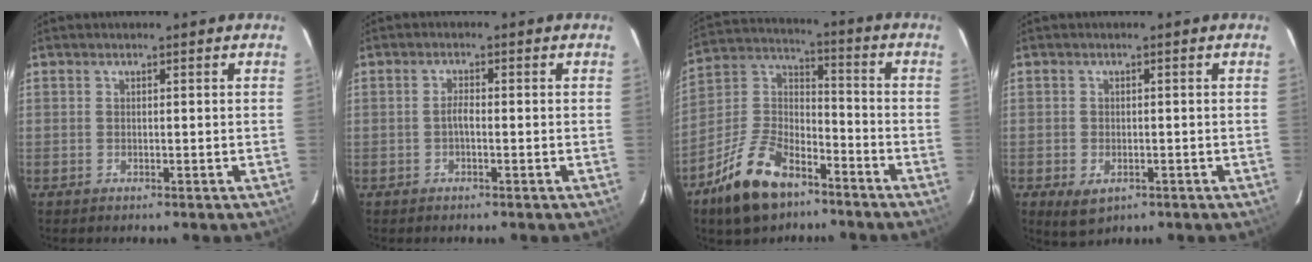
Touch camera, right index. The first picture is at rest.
{"total": 1.5, "force": [-0.5, 0.5, 1.4], "torque": [-0.027, 0.006, -0.011]}
{"total": 16.0, "force": [-10.0, 8.3, 9.4], "torque": [-0.201, 0.021, -0.177]}
{"total": 4.2, "force": [-1.7, 2.9, 2.6], "torque": [-0.051, -0.009, -0.021]}